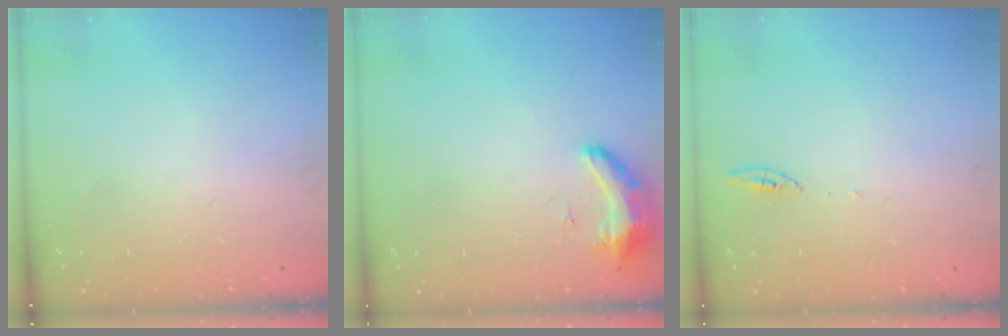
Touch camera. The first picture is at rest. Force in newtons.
{"total": 11.5, "press": 9.6, "slide": 6.3}
{"total": 3.8, "press": 3.7, "slide": 0.4}